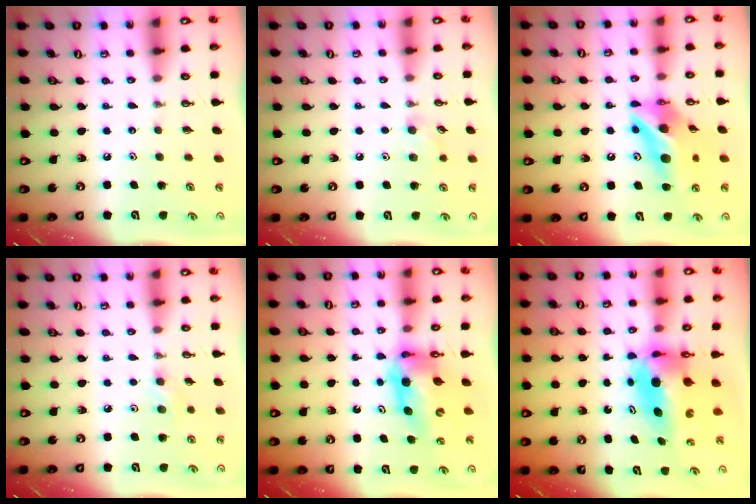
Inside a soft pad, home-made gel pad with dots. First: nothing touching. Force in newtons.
{"total": 6.8, "press": 6.6, "slide": 1.5}
{"total": 14.6, "press": 14.5, "slide": 1.3}
{"total": 8.6, "press": 7.5, "slide": 4.2}
{"total": 11.2, "press": 11.1, "slide": 1.0}
{"total": 7.9, "press": 7.8, "slide": 1.5}